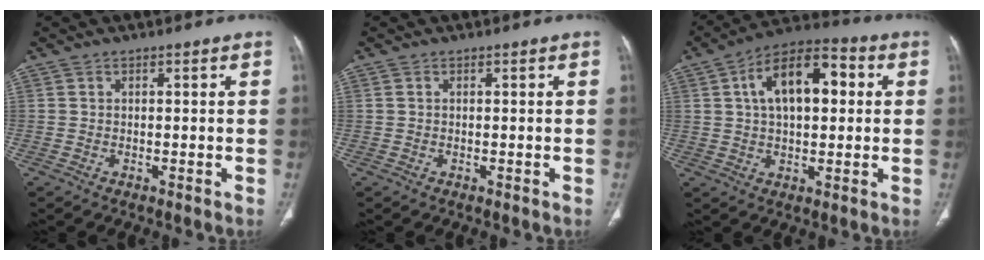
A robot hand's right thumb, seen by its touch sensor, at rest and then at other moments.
{"total": 0.0}
{"total": 14.6, "force": [3.4, 7.7, 12.0], "torque": [-0.182, 0.022, 0.050]}